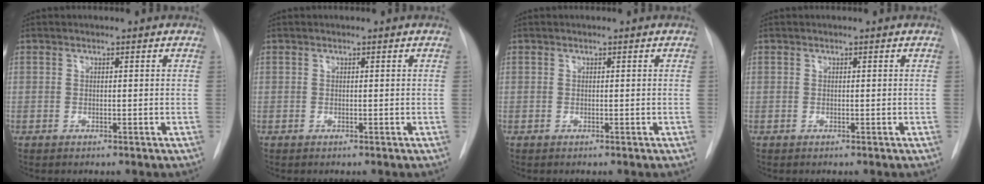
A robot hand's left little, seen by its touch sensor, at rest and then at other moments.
{"total": 0.0}
{"total": 0.0}
{"total": 0.0}